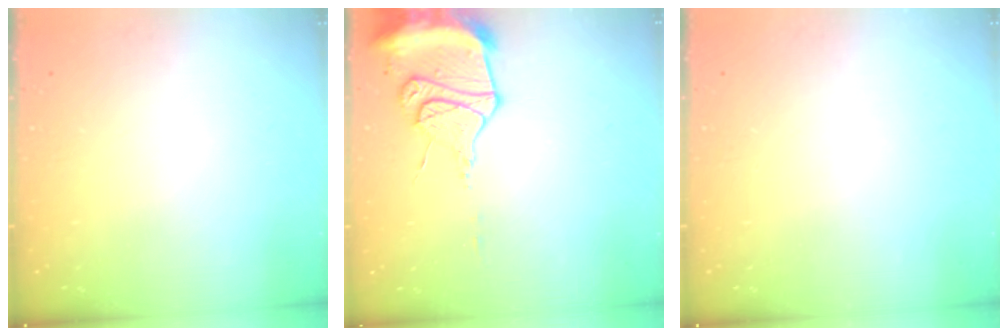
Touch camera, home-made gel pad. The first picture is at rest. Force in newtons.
{"total": 14.1, "press": 14.1, "slide": 1.3}
{"total": 0.0}